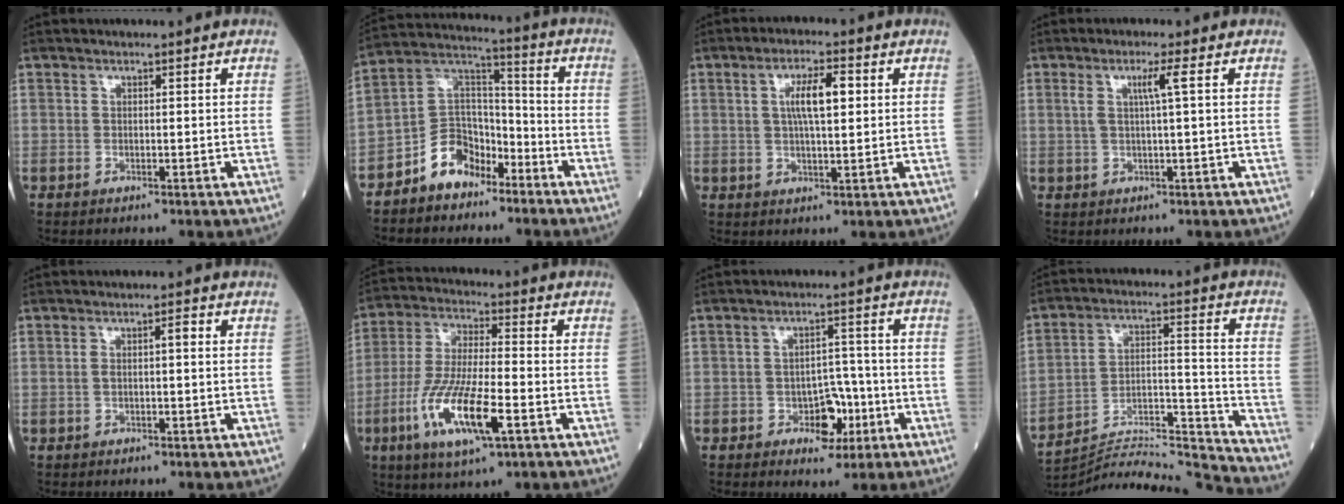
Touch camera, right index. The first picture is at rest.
{"total": 9.0, "force": [-5.9, 5.9, 3.3], "torque": [-0.068, 0.039, -0.111]}
{"total": 6.2, "force": [1.4, 1.2, 5.9], "torque": [-0.110, 0.009, 0.027]}
{"total": 3.2, "force": [0.9, -0.6, 3.0], "torque": [-0.061, 0.002, 0.017]}
{"total": 2.1, "force": [0.1, 0.4, 2.0], "torque": [-0.037, 0.012, 0.004]}
{"total": 13.6, "force": [-5.3, 2.4, 12.3], "torque": [-0.251, -0.017, -0.096]}
{"total": 5.5, "force": [-2.3, 3.2, 3.8], "torque": [-0.051, 0.010, -0.033]}
{"total": 20.2, "force": [-19.8, -1.8, 3.6], "torque": [-0.069, 0.018, -0.309]}